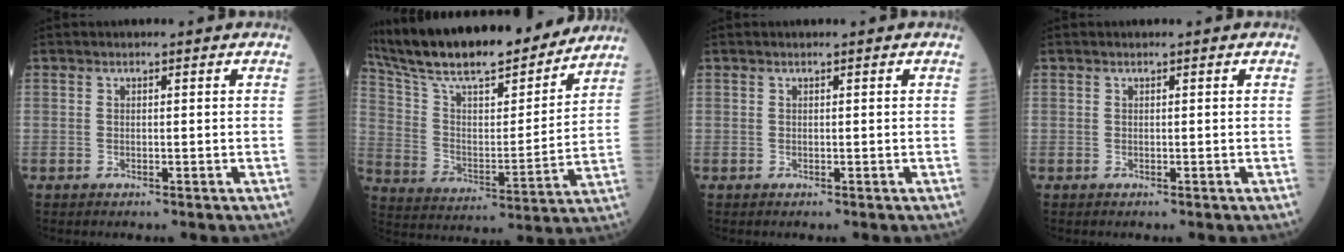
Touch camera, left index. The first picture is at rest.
{"total": 22.9, "force": [20.0, 3.4, 10.7], "torque": [-0.191, 0.001, 0.319]}
{"total": 0.0}
{"total": 0.0}